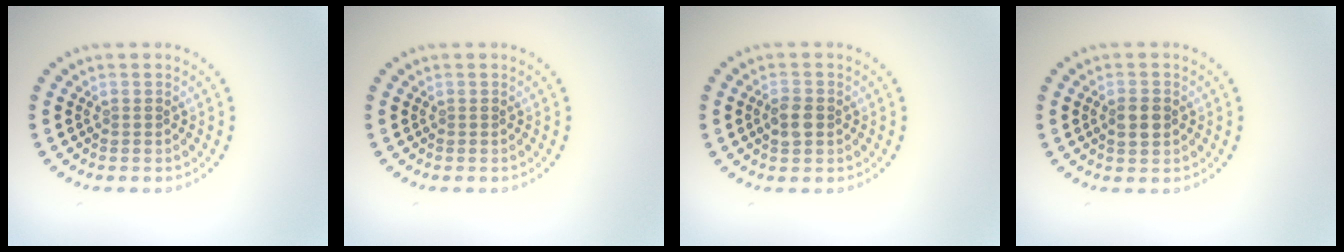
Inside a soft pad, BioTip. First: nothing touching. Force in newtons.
{"total": 0.0}
{"total": 1.9, "press": 1.9, "slide": 0.3}
{"total": 2.1, "press": 2.1, "slide": 0.0}